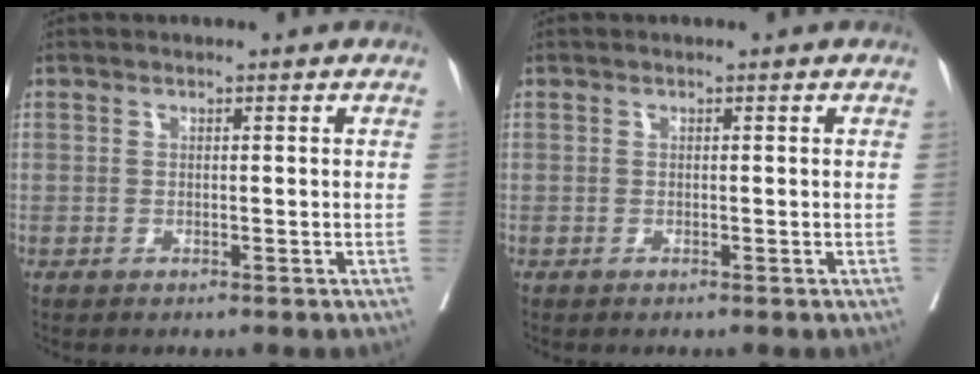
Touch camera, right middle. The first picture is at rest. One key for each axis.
{"total": 0.0}